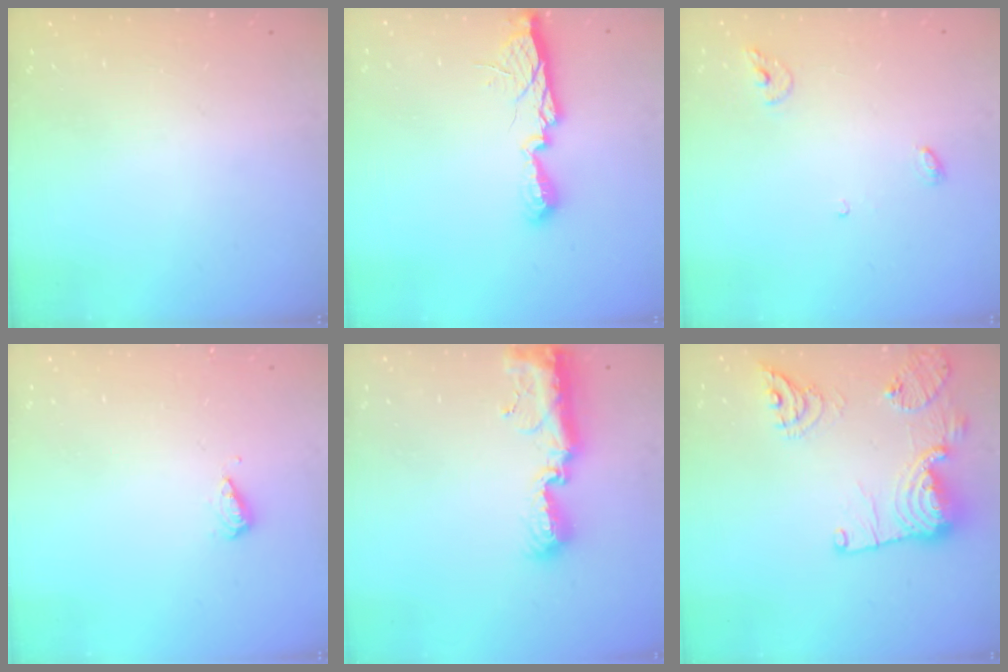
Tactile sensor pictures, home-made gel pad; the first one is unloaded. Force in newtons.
{"total": 10.1, "press": 10.1, "slide": 0.7}
{"total": 5.0, "press": 5.0, "slide": 0.4}
{"total": 5.2, "press": 5.2, "slide": 0.5}
{"total": 11.5, "press": 11.4, "slide": 0.9}
{"total": 19.1, "press": 18.3, "slide": 5.5}